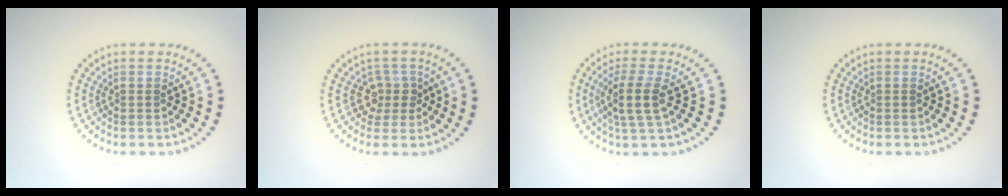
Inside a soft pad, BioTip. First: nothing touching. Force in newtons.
{"total": 2.2, "press": 1.6, "slide": 1.5}
{"total": 3.0, "press": 2.4, "slide": 1.8}
{"total": 0.0}